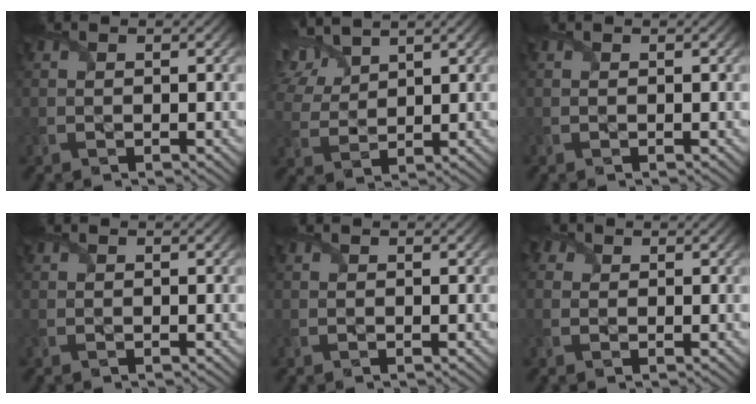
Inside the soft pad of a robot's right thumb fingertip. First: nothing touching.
{"total": 6.7, "force": [4.8, 2.8, 3.7], "torque": [-0.103, 0.016, 0.097]}
{"total": 0.0}
{"total": 0.0}
{"total": 0.0}
{"total": 1.9, "force": [0.9, 1.6, 0.7], "torque": [-0.023, 0.002, 0.009]}